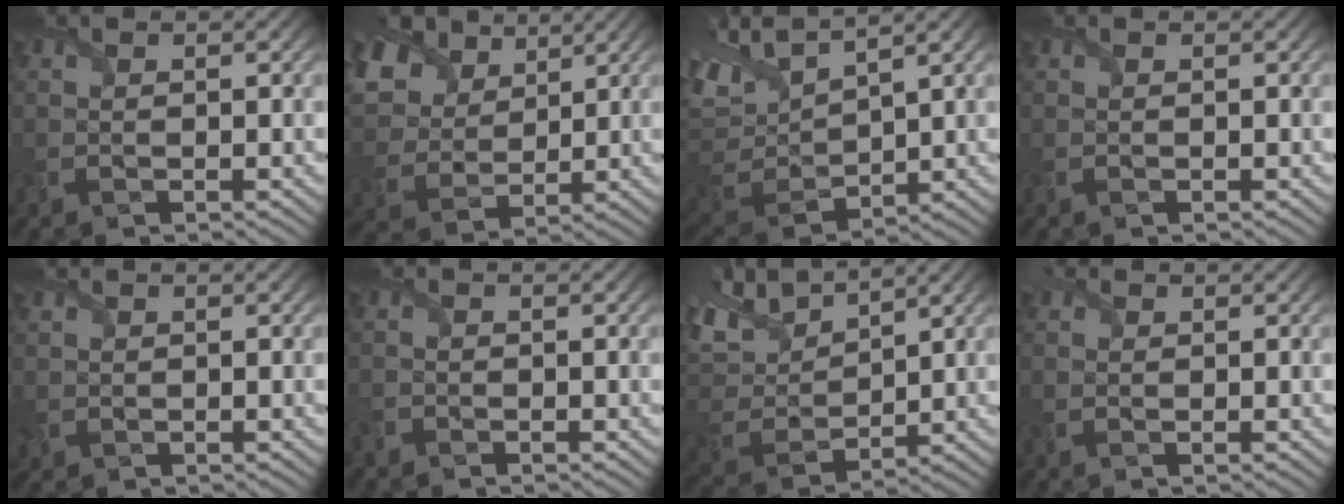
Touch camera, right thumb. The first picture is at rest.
{"total": 12.0, "force": [5.9, 8.0, 6.8], "torque": [-0.192, 0.027, 0.102]}
{"total": 11.5, "force": [7.7, 3.6, 7.7], "torque": [-0.212, 0.018, 0.150]}
{"total": 0.0}
{"total": 1.3, "force": [0.1, 1.2, 0.4], "torque": [-0.019, -0.003, 0.002]}
{"total": 1.0, "force": [-0.9, 0.4, 0.1], "torque": [-0.004, -0.004, -0.022]}
{"total": 11.2, "force": [7.4, 4.6, 7.2], "torque": [-0.195, 0.028, 0.138]}
{"total": 0.6, "force": [0.2, 0.5, 0.1], "torque": [-0.003, -0.001, 0.000]}